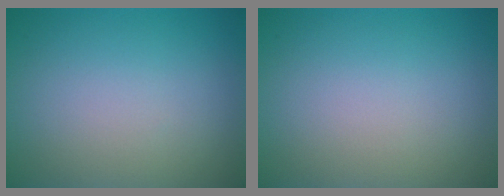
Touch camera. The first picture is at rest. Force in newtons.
{"total": 0.0}